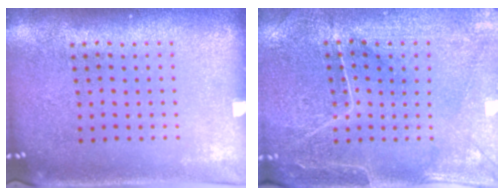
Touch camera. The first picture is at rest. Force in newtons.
{"total": 0.7, "press": 0.5, "slide": 0.4}